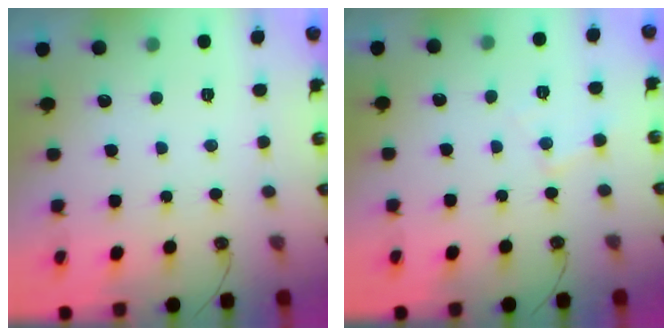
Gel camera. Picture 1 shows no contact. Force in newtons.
{"total": 6.0, "press": 6.0, "slide": 0.6}